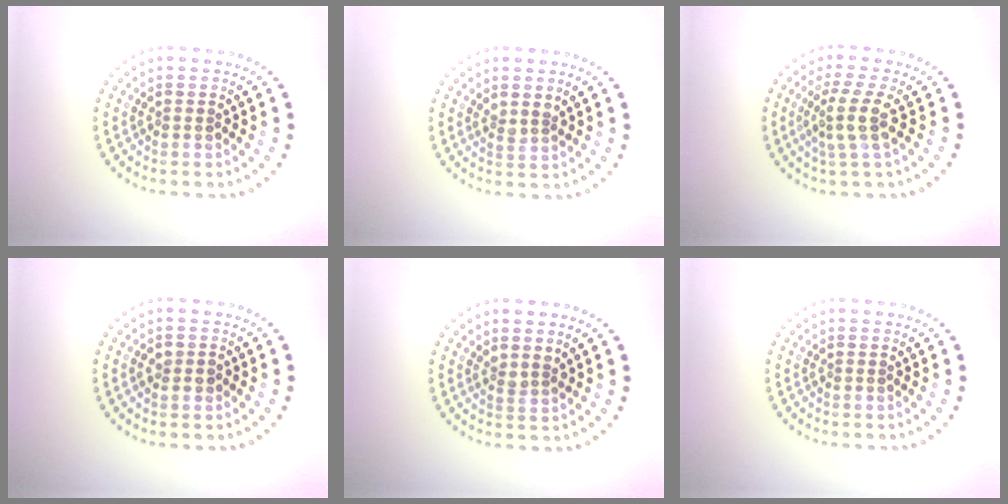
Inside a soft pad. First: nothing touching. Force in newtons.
{"total": 1.4, "press": 1.0, "slide": 0.9}
{"total": 3.0, "press": 2.3, "slide": 1.9}
{"total": 1.5, "press": 1.5, "slide": 0.2}
{"total": 1.4, "press": 1.0, "slide": 1.0}
{"total": 0.0}